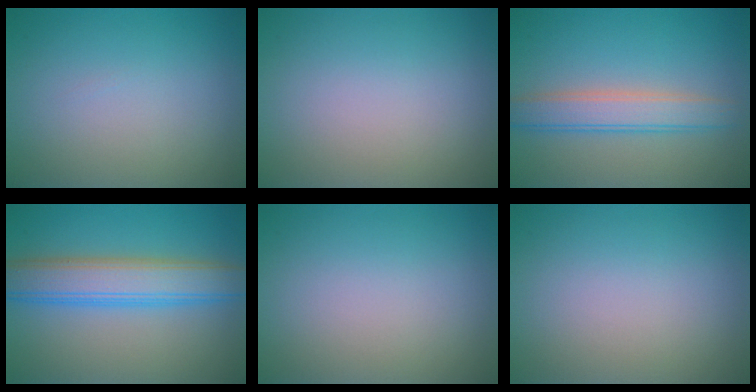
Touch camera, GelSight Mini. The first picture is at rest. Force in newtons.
{"total": 0.0}
{"total": 3.8, "press": 3.8, "slide": 0.2}
{"total": 6.4, "press": 6.4, "slide": 0.3}
{"total": 0.0}
{"total": 0.0}